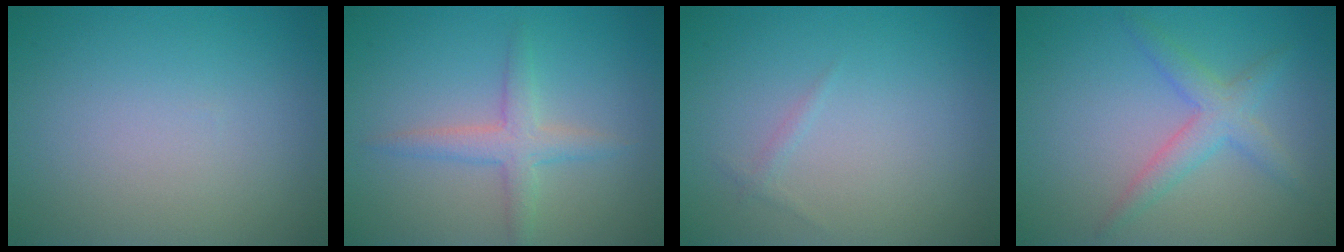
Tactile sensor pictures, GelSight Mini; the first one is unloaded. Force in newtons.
{"total": 2.7, "press": 2.7, "slide": 0.1}
{"total": 0.5, "press": 0.5, "slide": 0.1}
{"total": 2.9, "press": 2.9, "slide": 0.1}